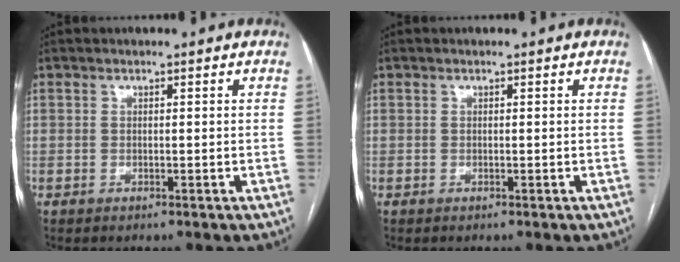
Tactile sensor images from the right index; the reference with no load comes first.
{"total": 0.0}